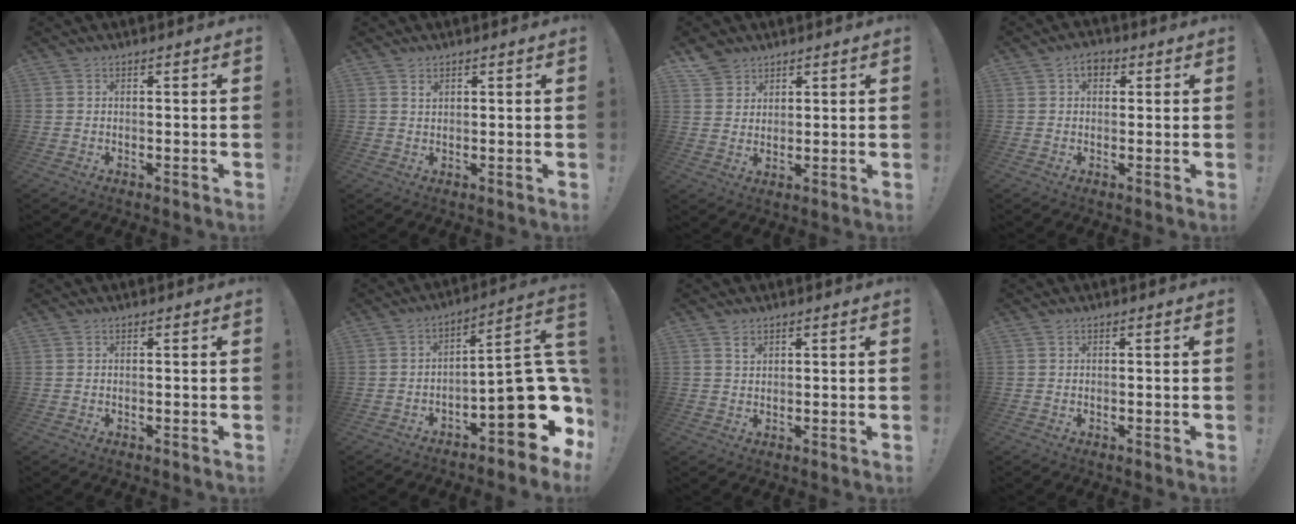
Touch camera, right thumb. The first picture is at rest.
{"total": 1.2, "force": [0.9, 0.7, 0.4], "torque": [0.007, -0.006, 0.014]}
{"total": 5.0, "force": [3.8, 3.3, 0.5], "torque": [-0.012, -0.022, 0.073]}
{"total": 3.8, "force": [1.3, 2.5, 2.5], "torque": [-0.041, 0.008, 0.022]}
{"total": 0.0}
{"total": 17.7, "force": [-4.4, 6.7, 15.8], "torque": [-0.201, 0.015, -0.063]}
{"total": 1.5, "force": [1.1, 0.9, 0.5], "torque": [0.012, -0.011, 0.017]}
{"total": 0.0}